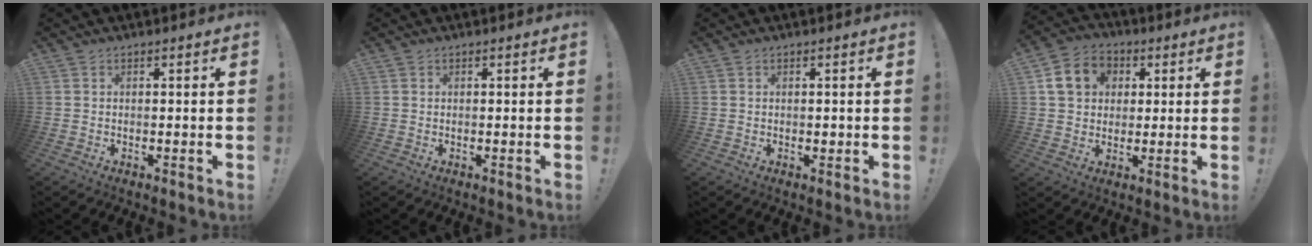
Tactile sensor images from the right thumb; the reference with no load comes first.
{"total": 0.0}
{"total": 0.6, "force": [-0.1, 0.5, 0.4], "torque": [-0.003, 0.002, -0.003]}
{"total": 11.4, "force": [3.1, 9.7, 5.1], "torque": [-0.080, 0.006, 0.068]}